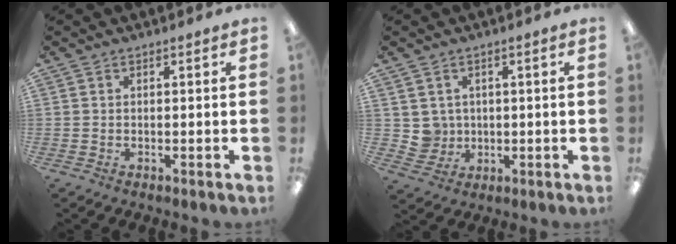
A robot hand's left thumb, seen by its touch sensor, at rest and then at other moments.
{"total": 4.3, "force": [1.8, 3.9, -0.1], "torque": [-0.009, 0.000, 0.036]}